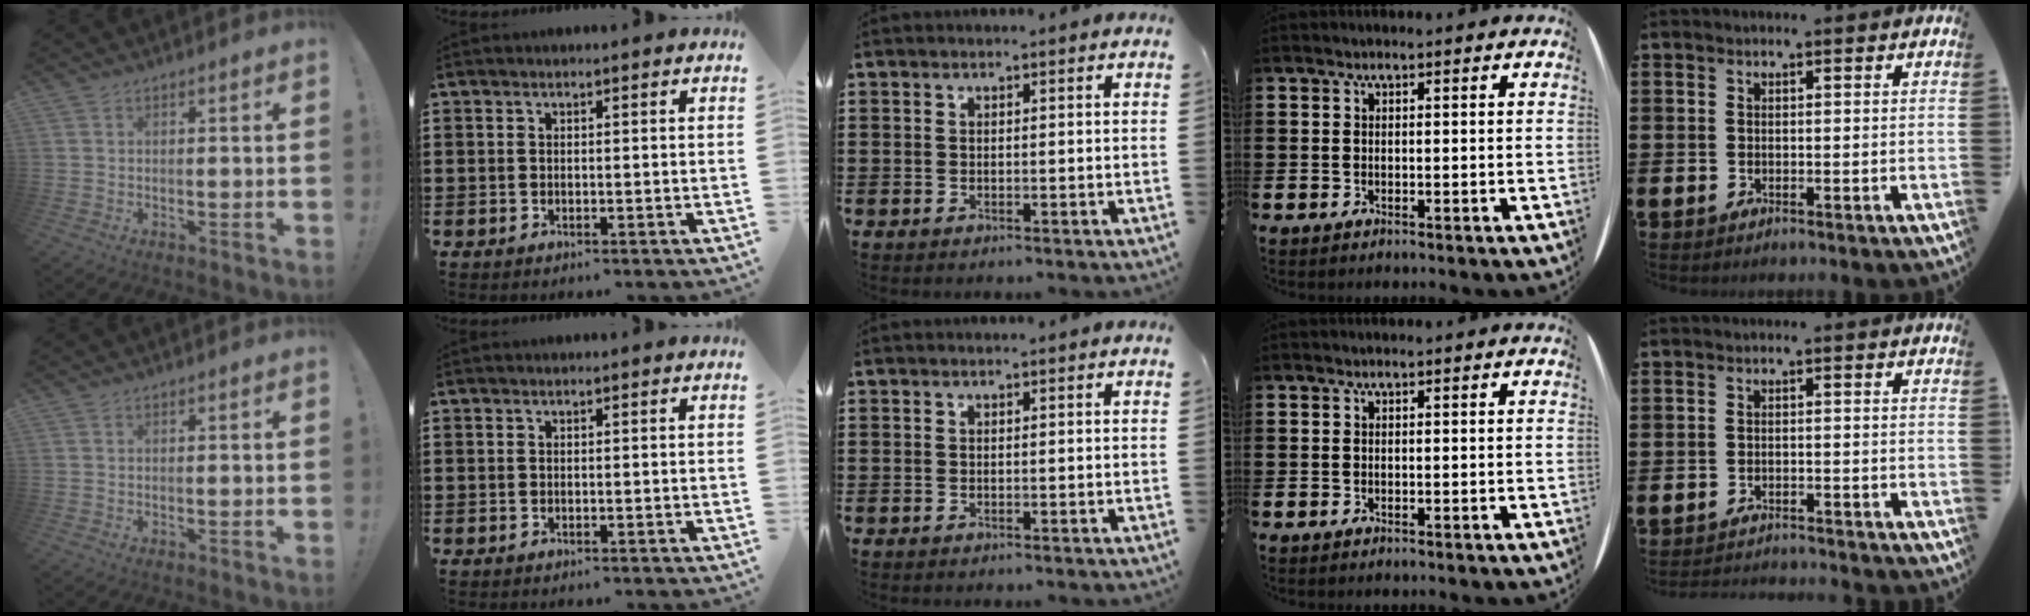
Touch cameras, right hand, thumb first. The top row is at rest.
{"little": {"total": 1.6, "force": [-1.6, -0.1, -0.1], "torque": [-0.001, 0.003, -0.035]}}